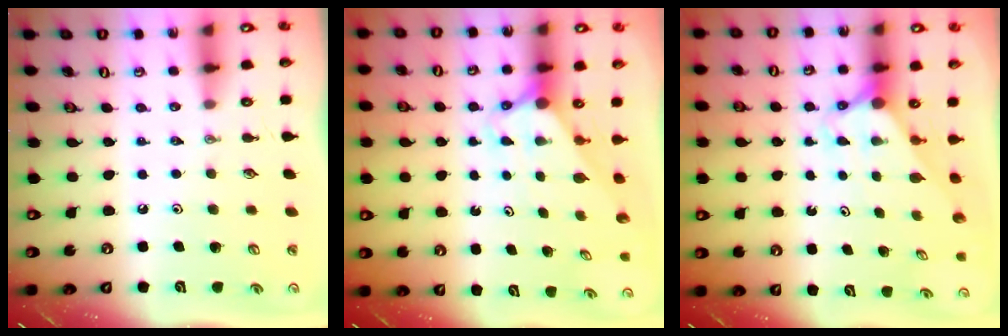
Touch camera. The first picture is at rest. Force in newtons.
{"total": 2.8, "press": 2.8, "slide": 0.0}
{"total": 2.9, "press": 2.9, "slide": 0.0}